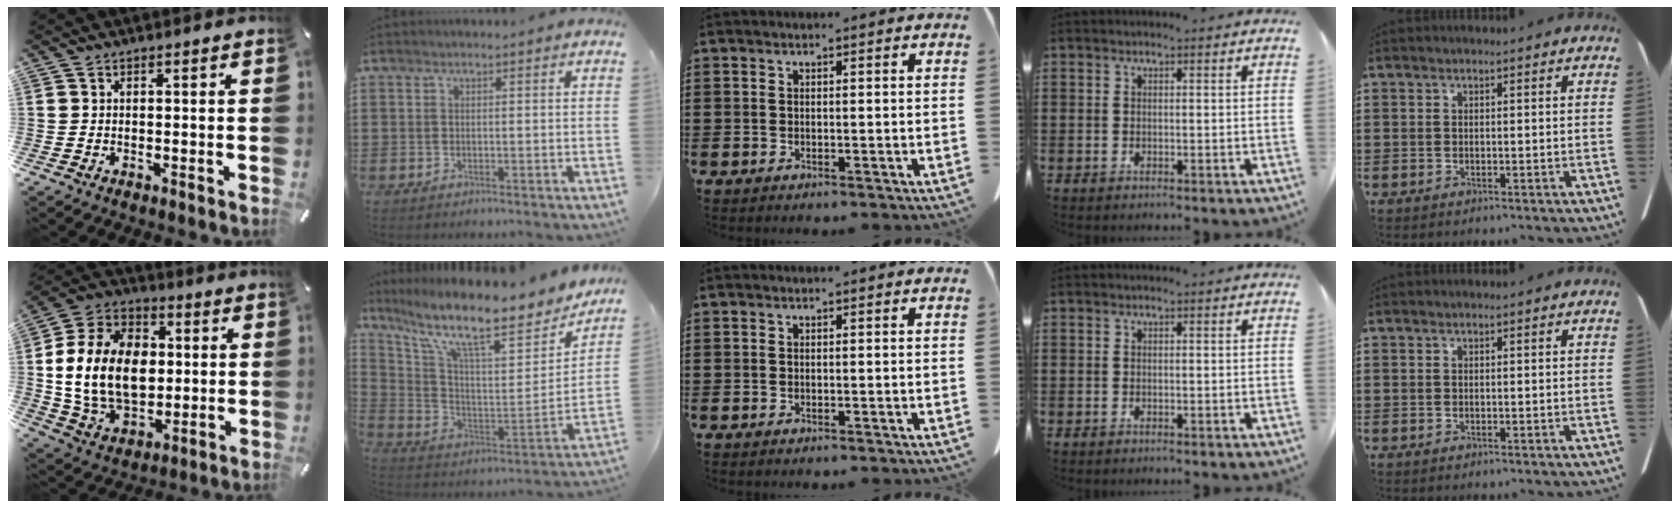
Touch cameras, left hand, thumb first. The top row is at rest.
{"thumb": {"total": 18.5, "force": [0.1, 14.1, 12.0], "torque": [-0.266, 0.004, 0.001]}, "index": {"total": 13.2, "force": [10.1, 2.4, 8.1], "torque": [-0.173, -0.074, 0.161]}}